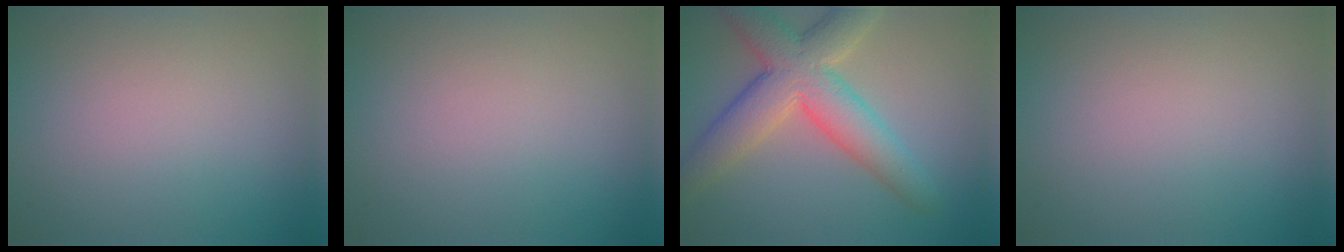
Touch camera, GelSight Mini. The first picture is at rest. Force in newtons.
{"total": 0.0}
{"total": 7.9, "press": 7.8, "slide": 0.7}
{"total": 0.0}